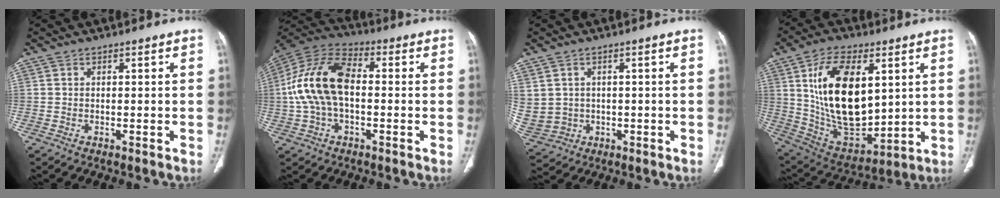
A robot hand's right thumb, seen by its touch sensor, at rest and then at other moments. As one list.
[{"total": 15.7, "force": [-0.1, 9.2, 12.7], "torque": [-0.256, 0.040, -0.009]}, {"total": 9.6, "force": [0.4, 8.9, 3.6], "torque": [-0.108, 0.012, 0.039]}, {"total": 22.2, "force": [5.2, 11.9, 18.0], "torque": [-0.302, -0.028, 0.111]}]